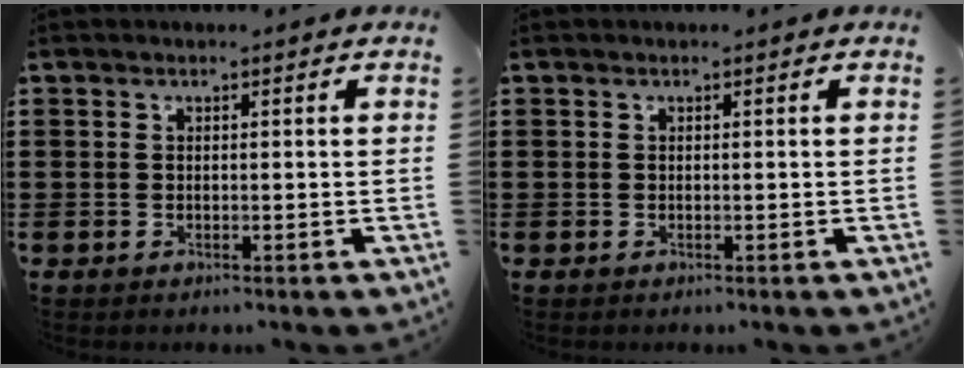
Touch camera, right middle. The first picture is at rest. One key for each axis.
{"total": 0.0}